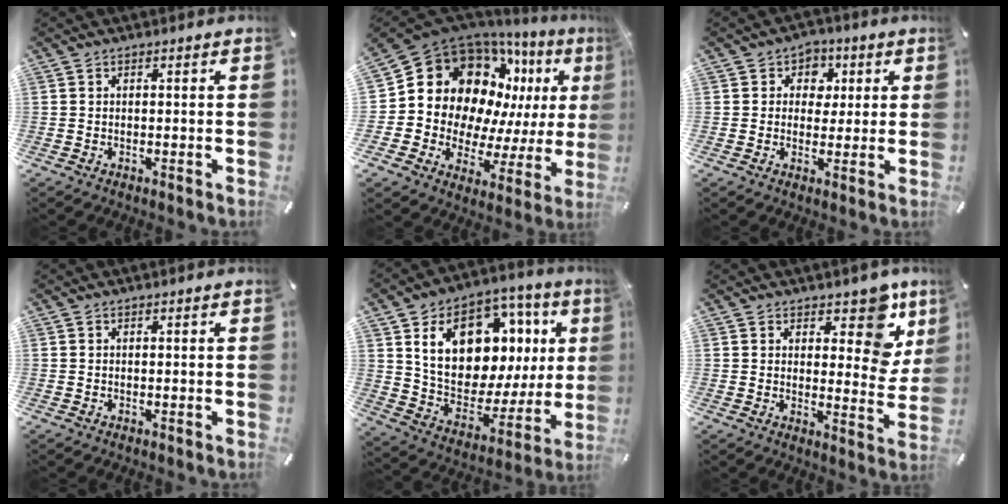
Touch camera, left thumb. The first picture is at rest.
{"total": 16.2, "force": [6.3, 12.8, 7.6], "torque": [-0.130, -0.070, 0.125]}
{"total": 5.6, "force": [0.6, 5.3, 1.9], "torque": [-0.020, 0.003, 0.003]}
{"total": 0.0}
{"total": 21.1, "force": [8.4, 13.8, 13.5], "torque": [-0.204, -0.046, 0.151]}
{"total": 11.8, "force": [7.0, 6.0, 7.3], "torque": [-0.062, -0.057, 0.118]}